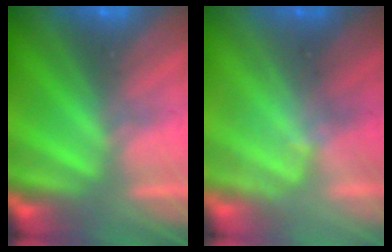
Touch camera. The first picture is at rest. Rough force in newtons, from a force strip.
{"total": 1.3}